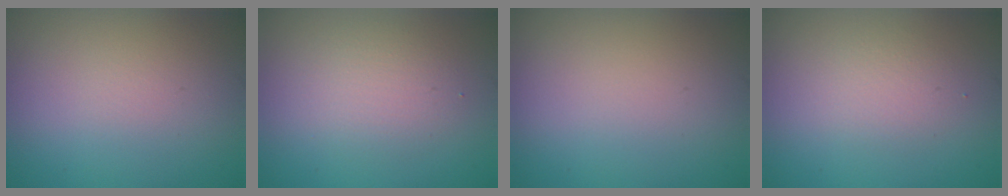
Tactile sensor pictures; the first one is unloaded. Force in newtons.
{"total": 2.3, "press": 2.3, "slide": 0.1}
{"total": 0.0}
{"total": 1.7, "press": 1.7, "slide": 0.2}